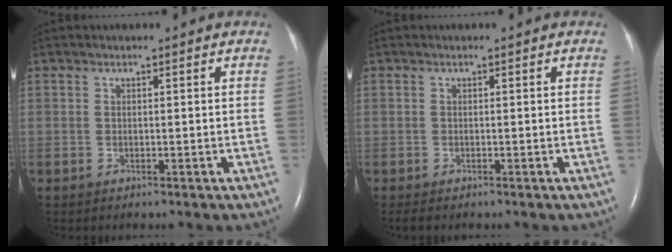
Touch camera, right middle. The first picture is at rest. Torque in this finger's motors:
{"motor_torque": [0.24, -0.13, 0.04, 0.00]}